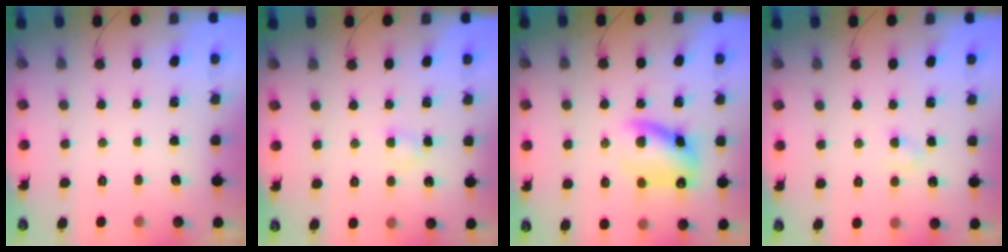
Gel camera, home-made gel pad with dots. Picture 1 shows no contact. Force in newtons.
{"total": 2.6, "press": 2.3, "slide": 1.1}
{"total": 12.3, "press": 12.0, "slide": 2.3}
{"total": 2.2, "press": 2.0, "slide": 0.8}